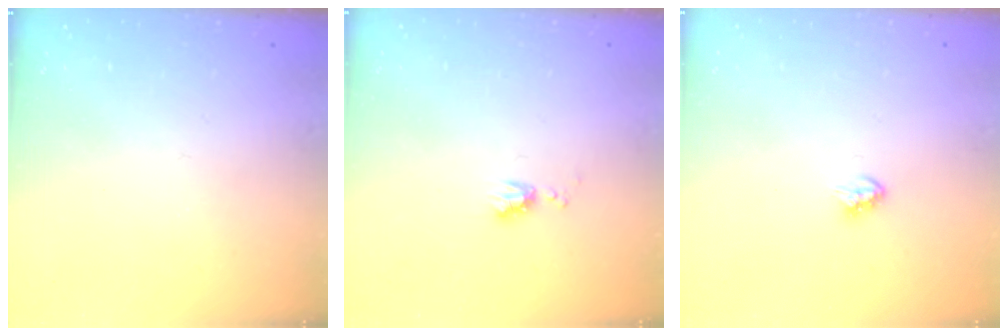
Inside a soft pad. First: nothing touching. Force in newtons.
{"total": 4.3, "press": 4.2, "slide": 0.7}
{"total": 3.4, "press": 3.4, "slide": 0.3}